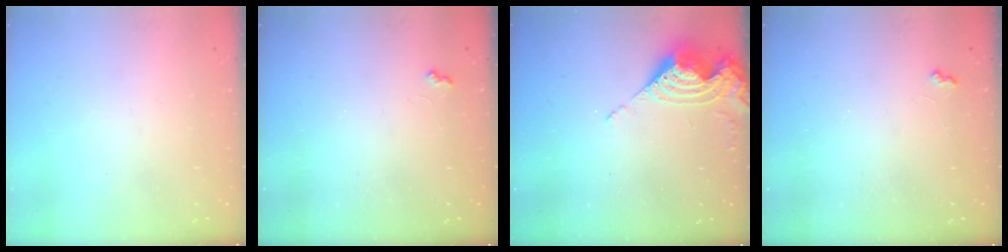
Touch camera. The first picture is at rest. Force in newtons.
{"total": 2.9, "press": 2.8, "slide": 0.5}
{"total": 8.5, "press": 8.4, "slide": 0.9}
{"total": 2.9, "press": 2.8, "slide": 0.5}